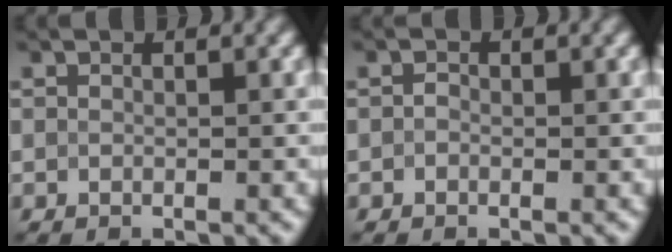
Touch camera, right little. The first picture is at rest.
{"total": 0.6, "force": [-0.2, 0.5, 0.3], "torque": [-0.003, -0.001, -0.006]}